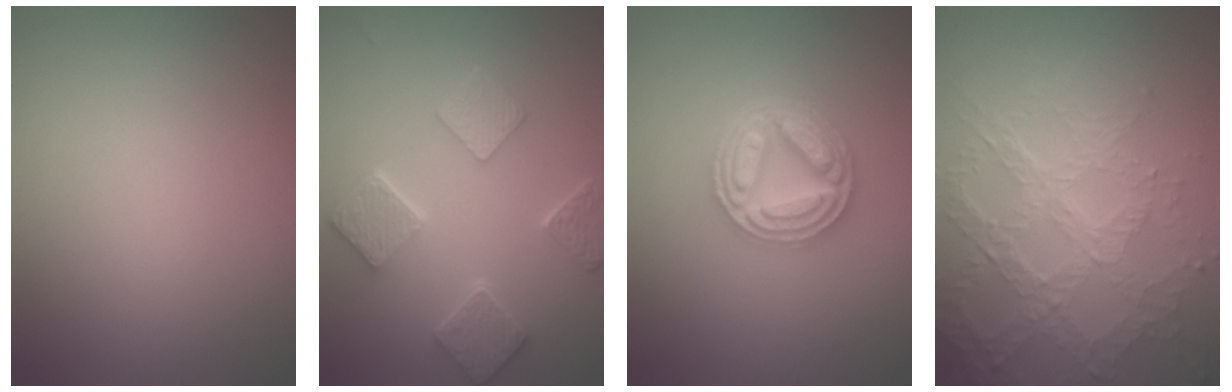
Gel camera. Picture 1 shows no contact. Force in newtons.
{"total": 5.5, "press": 4.4, "slide": 3.2}
{"total": 5.1, "press": 5.0, "slide": 0.8}
{"total": 7.0, "press": 5.2, "slide": 4.7}